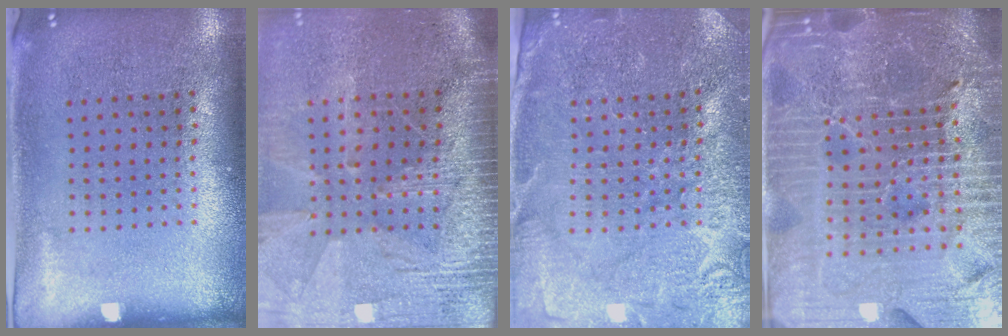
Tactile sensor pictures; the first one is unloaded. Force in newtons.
{"total": 3.8, "press": 3.3, "slide": 1.8}
{"total": 3.5, "press": 3.5, "slide": 0.7}
{"total": 7.3, "press": 6.3, "slide": 3.7}